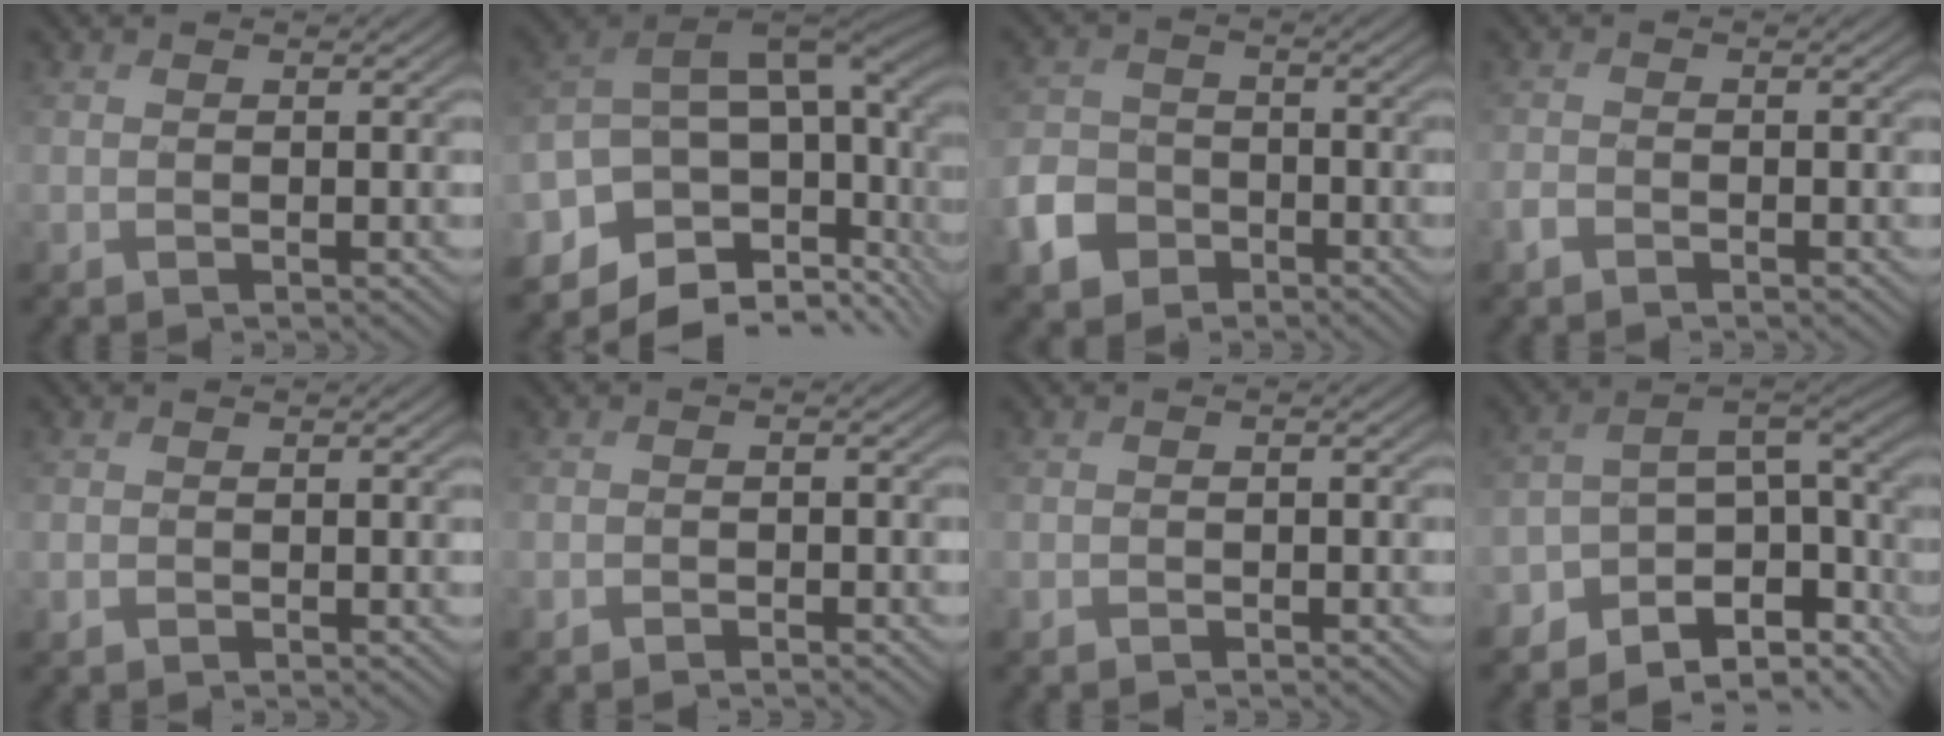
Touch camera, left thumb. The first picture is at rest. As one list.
[{"total": 14.4, "force": [-2.5, 8.7, 11.2], "torque": [-0.232, -0.014, -0.037]}, {"total": 5.8, "force": [-3.2, 4.3, 2.3], "torque": [-0.059, -0.003, -0.077]}, {"total": 1.2, "force": [-1.0, 0.5, 0.5], "torque": [-0.010, 0.001, -0.023]}, {"total": 0.7, "force": [-0.4, 0.6, 0.3], "torque": [-0.005, -0.002, -0.009]}, {"total": 1.2, "force": [-1.1, 0.4, 0.4], "torque": [-0.007, 0.000, -0.022]}, {"total": 0.9, "force": [-0.8, 0.4, 0.3], "torque": [-0.004, -0.001, -0.016]}, {"total": 10.6, "force": [-5.7, 4.5, 7.7], "torque": [-0.140, -0.021, -0.076]}]